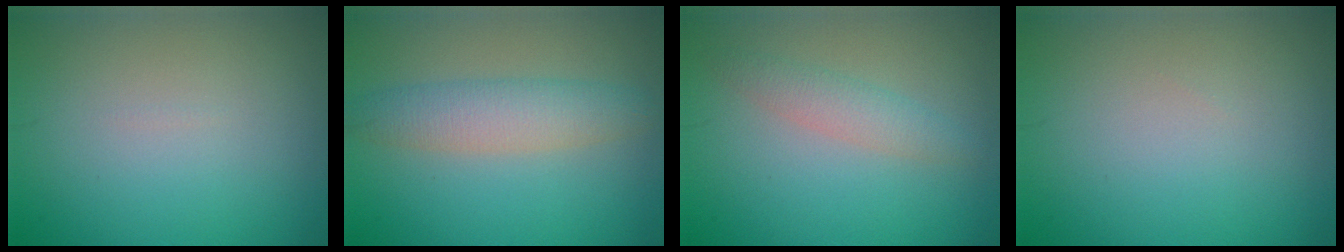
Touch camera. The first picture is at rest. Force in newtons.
{"total": 3.7, "press": 3.7, "slide": 0.1}
{"total": 2.1, "press": 2.1, "slide": 0.1}
{"total": 0.0}